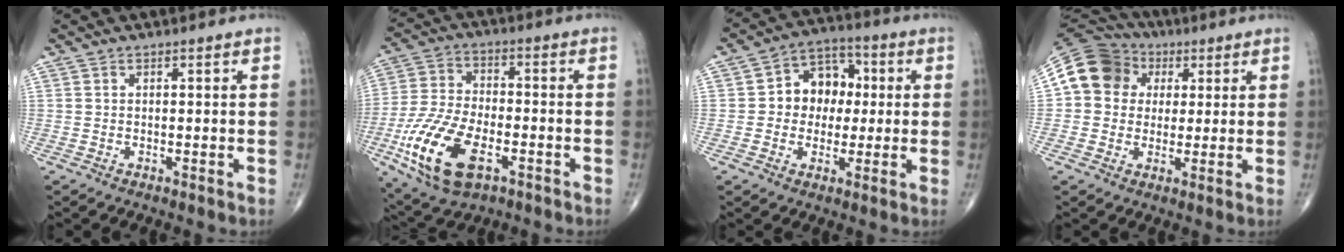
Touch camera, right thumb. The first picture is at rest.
{"total": 17.2, "force": [-6.6, 8.8, 13.2], "torque": [-0.264, 0.010, -0.117]}
{"total": 10.3, "force": [0.7, 8.3, 6.1], "torque": [-0.045, 0.025, 0.003]}
{"total": 12.8, "force": [2.8, 11.2, 5.5], "torque": [-0.088, 0.023, 0.040]}